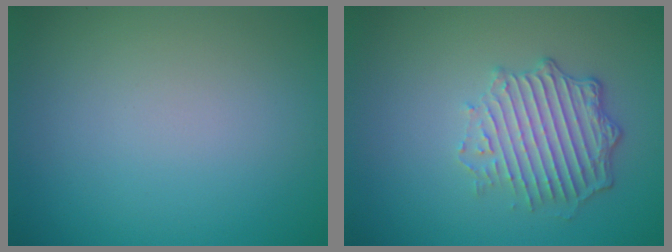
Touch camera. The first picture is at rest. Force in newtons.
{"total": 4.1, "press": 3.2, "slide": 2.5}